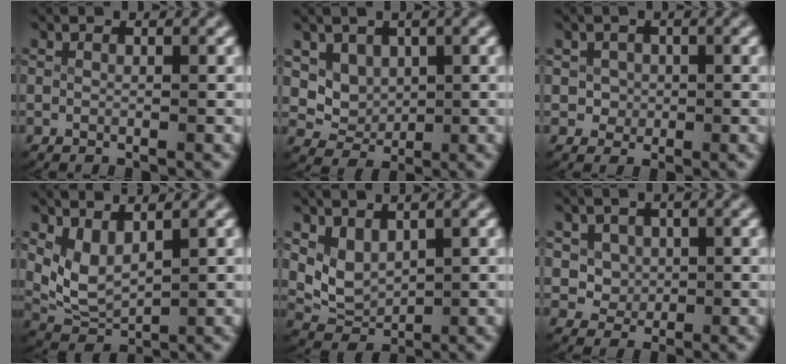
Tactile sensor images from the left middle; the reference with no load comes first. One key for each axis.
{"total": 5.7, "fx": 0.7, "fy": 5.2, "fz": 2.3, "tx": -0.074, "ty": -0.023, "tz": 0.021}
{"total": 1.7, "fx": -0.1, "fy": 1.6, "fz": 0.4, "tx": -0.013, "ty": -0.007, "tz": 0.004}
{"total": 6.2, "fx": 1.1, "fy": 4.9, "fz": 3.6, "tx": -0.097, "ty": -0.019, "tz": 0.026}
{"total": 5.8, "fx": 1.0, "fy": 5.0, "fz": 2.7, "tx": -0.074, "ty": -0.020, "tz": 0.022}
{"total": 2.3, "fx": 0.4, "fy": 2.1, "fz": 0.8, "tx": -0.021, "ty": -0.015, "tz": 0.021}